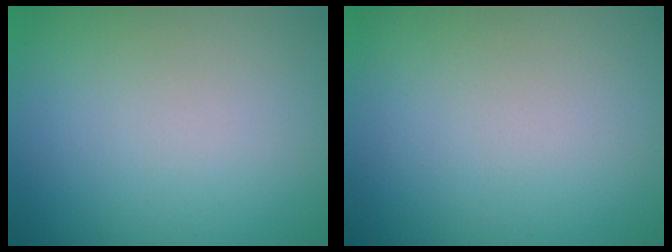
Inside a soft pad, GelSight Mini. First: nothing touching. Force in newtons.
{"total": 0.0}